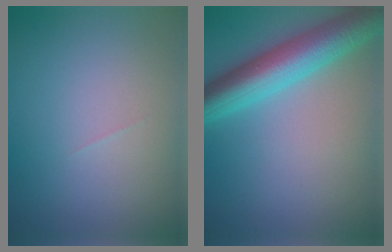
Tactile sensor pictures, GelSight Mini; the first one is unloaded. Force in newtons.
{"total": 7.4, "press": 7.4, "slide": 0.2}